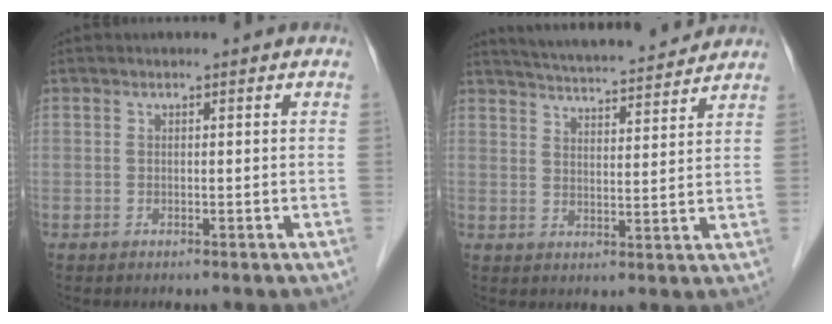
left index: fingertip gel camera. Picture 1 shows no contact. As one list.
[{"total": 13.9, "force": [13.0, 1.1, 4.8], "torque": [-0.083, 0.011, 0.188]}]